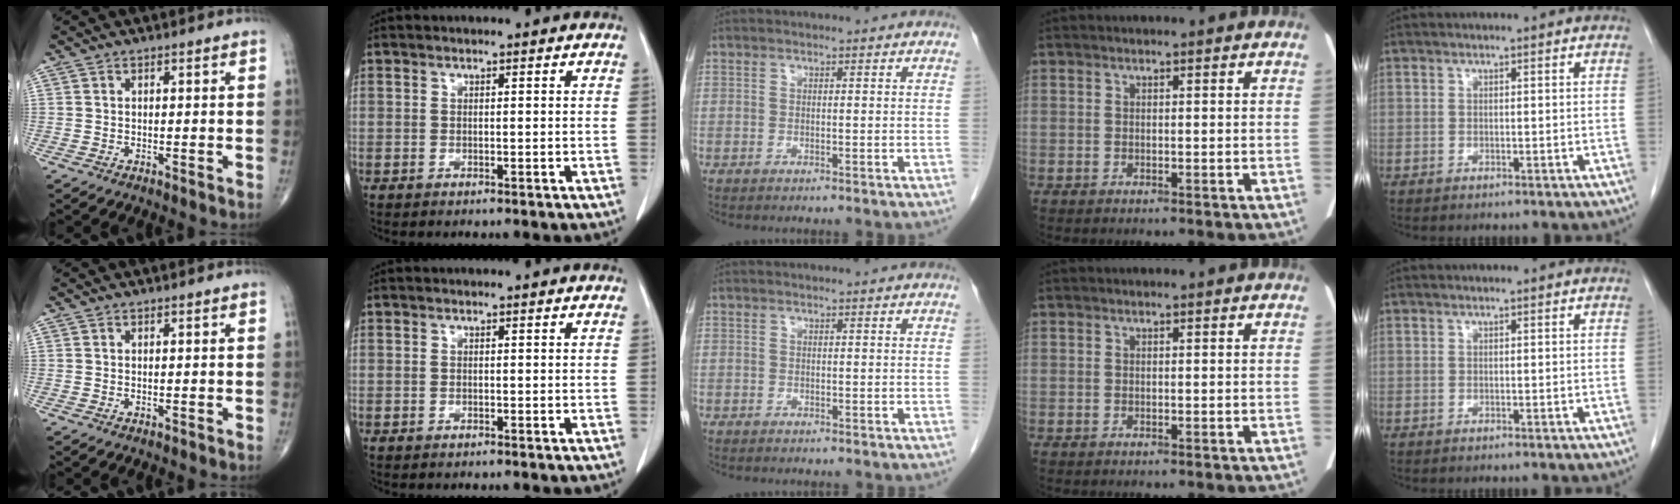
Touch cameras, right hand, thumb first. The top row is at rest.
{"middle": {"total": 1.1, "force": [-0.9, 0.6, 0.2], "torque": [-0.003, 0.003, -0.011]}}